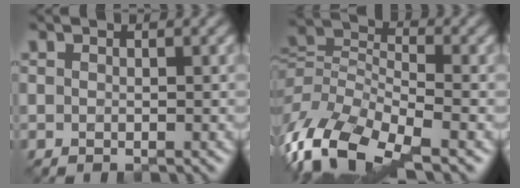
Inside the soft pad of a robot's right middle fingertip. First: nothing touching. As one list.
[{"total": 10.6, "force": [-5.8, 4.5, 7.7], "torque": [-0.160, -0.007, -0.123]}]